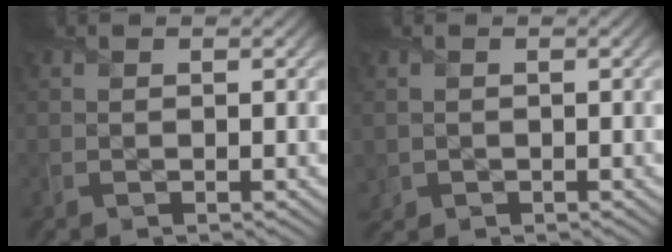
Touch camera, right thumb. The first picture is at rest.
{"total": 1.1, "force": [0.1, 1.1, 0.1], "torque": [-0.007, -0.008, 0.001]}